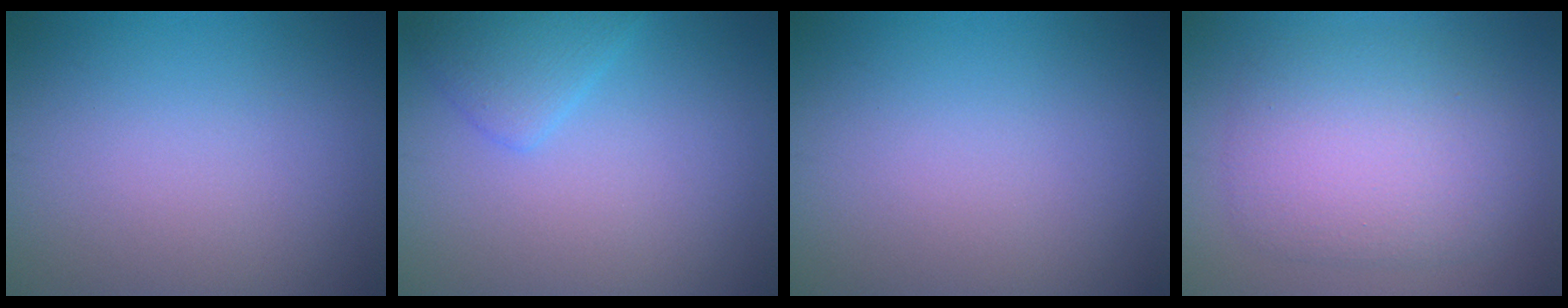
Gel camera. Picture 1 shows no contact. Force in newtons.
{"total": 2.3, "press": 2.3, "slide": 0.1}
{"total": 0.0}
{"total": 5.4, "press": 5.3, "slide": 0.2}